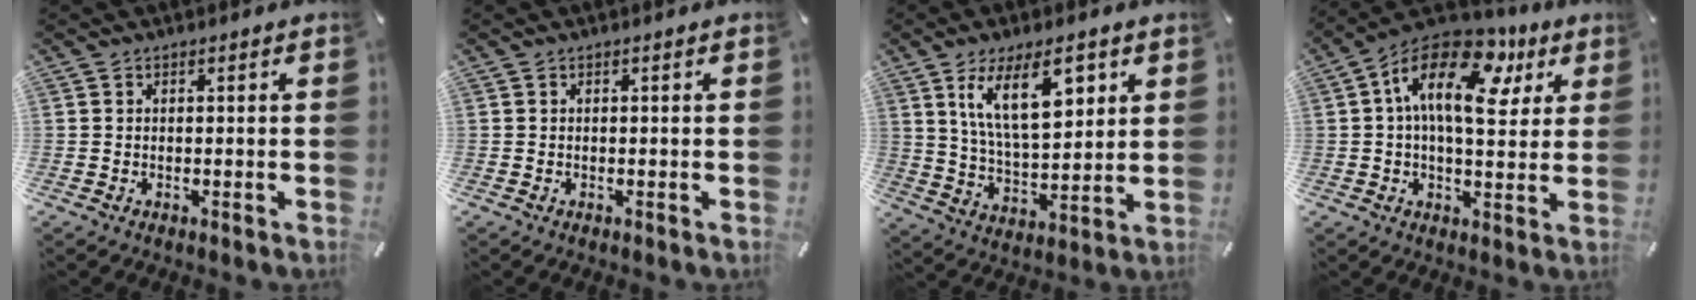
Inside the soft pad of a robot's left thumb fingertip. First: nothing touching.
{"total": 0.0}
{"total": 15.4, "force": [7.7, 7.1, 11.3], "torque": [-0.201, -0.015, 0.131]}
{"total": 18.1, "force": [6.3, 9.2, 14.3], "torque": [-0.258, -0.021, 0.102]}